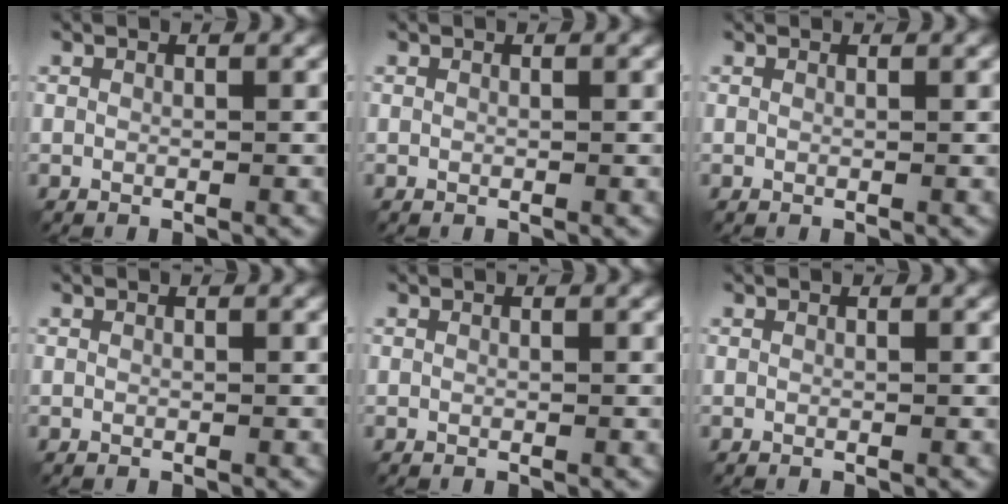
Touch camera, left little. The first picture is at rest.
{"total": 0.0}
{"total": 0.5, "force": [0.5, 0.0, 0.1], "torque": [-0.005, 0.000, 0.006]}
{"total": 0.0}
{"total": 0.0}
{"total": 0.0}